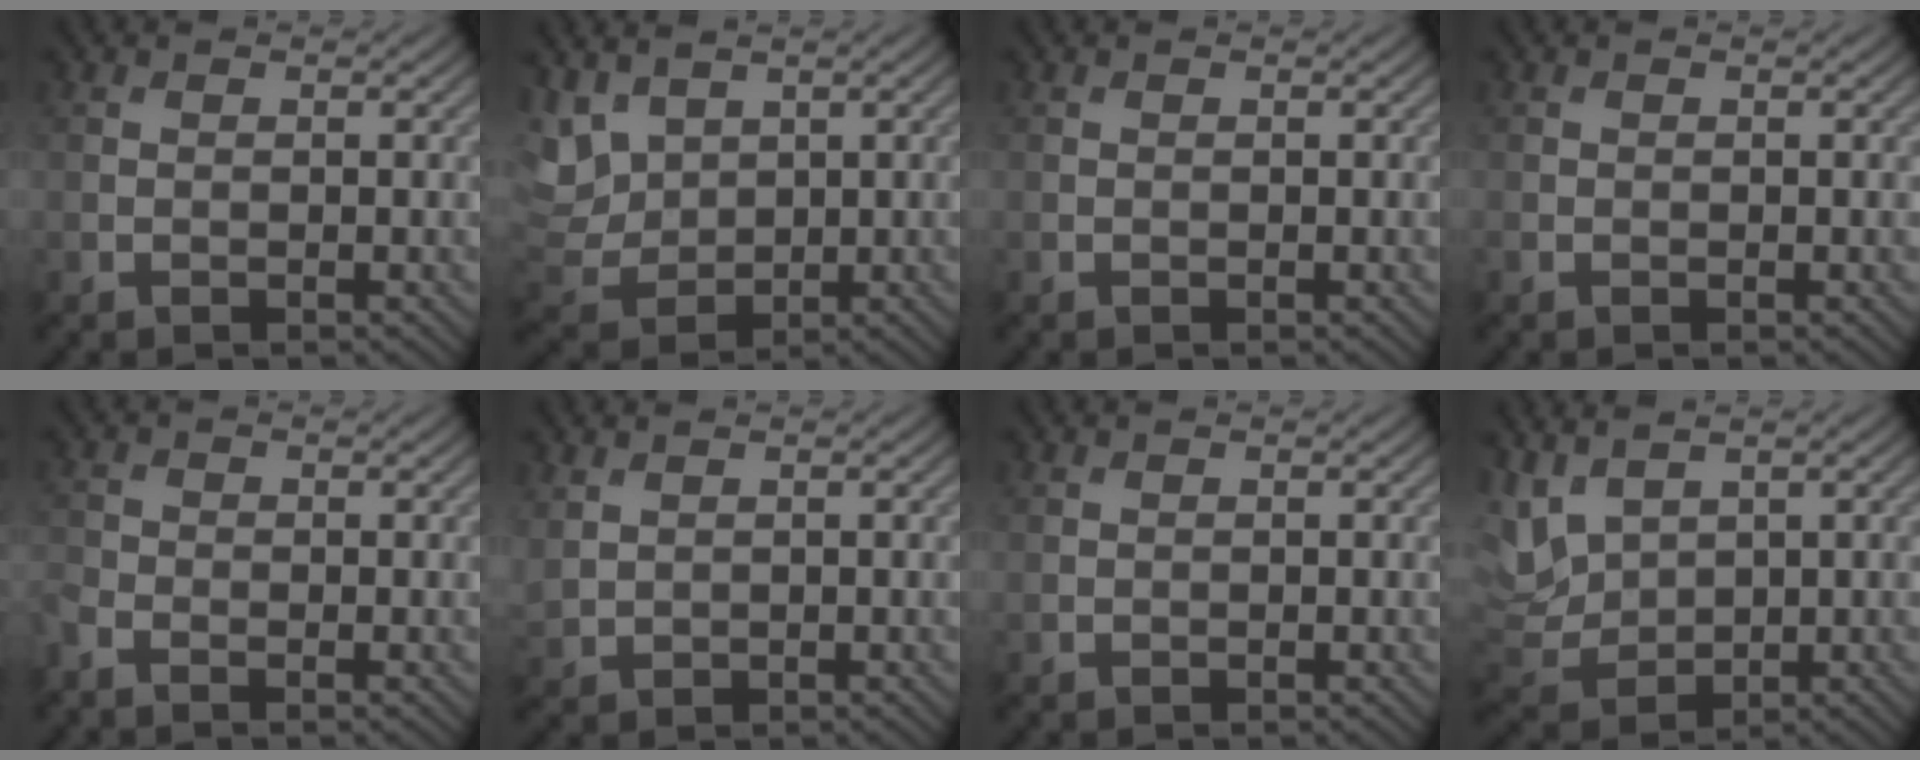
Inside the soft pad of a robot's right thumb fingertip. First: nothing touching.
{"total": 6.6, "force": [3.5, 4.2, 3.7], "torque": [-0.120, 0.006, 0.072]}
{"total": 0.0}
{"total": 0.0}
{"total": 2.1, "force": [-1.7, 0.8, 0.9], "torque": [-0.026, -0.007, -0.048]}
{"total": 1.7, "force": [1.2, 1.0, 0.8], "torque": [-0.028, 0.002, 0.032]}
{"total": 0.0}
{"total": 6.4, "force": [3.9, 3.2, 4.0], "torque": [-0.125, 0.007, 0.079]}